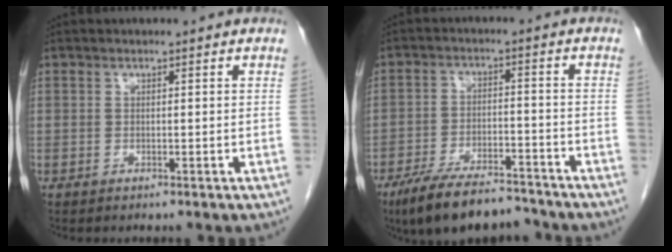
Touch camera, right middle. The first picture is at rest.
{"total": 11.7, "force": [-9.7, 3.2, 5.7], "torque": [-0.097, -0.007, -0.162]}